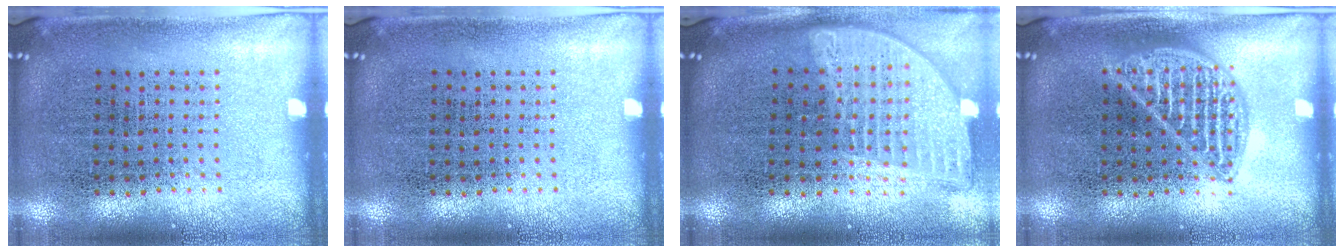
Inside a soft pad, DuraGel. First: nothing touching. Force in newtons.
{"total": 0.0}
{"total": 1.9, "press": 1.6, "slide": 1.1}
{"total": 2.3, "press": 2.2, "slide": 0.3}